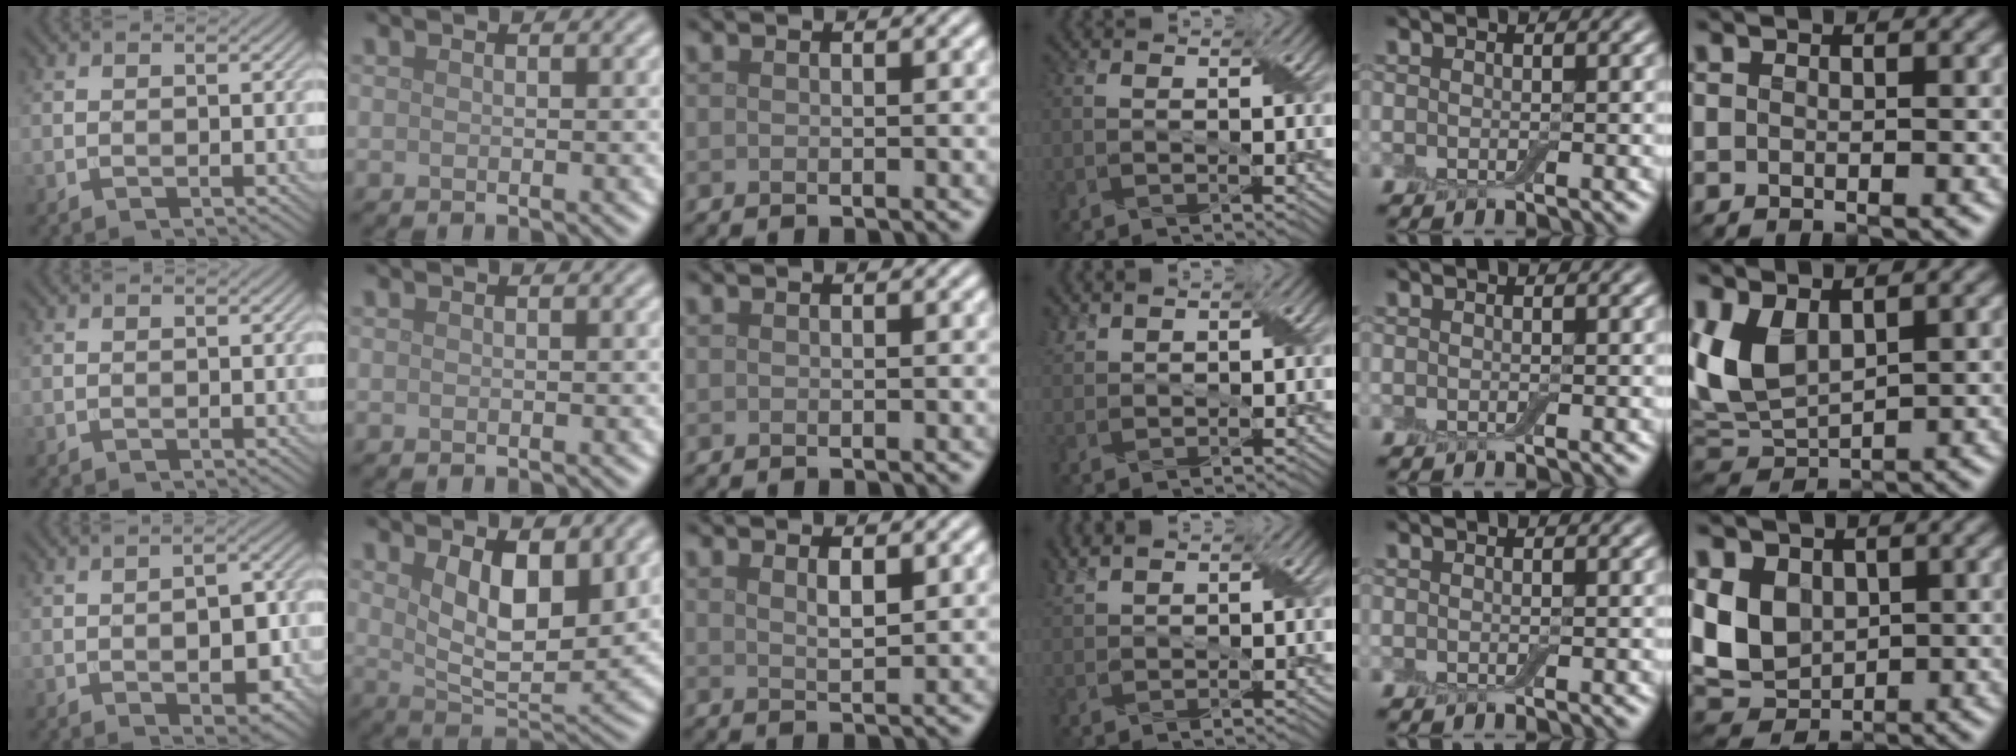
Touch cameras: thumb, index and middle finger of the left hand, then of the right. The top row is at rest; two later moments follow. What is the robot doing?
{"motion": "wrap", "object": "adhesive wrap"}